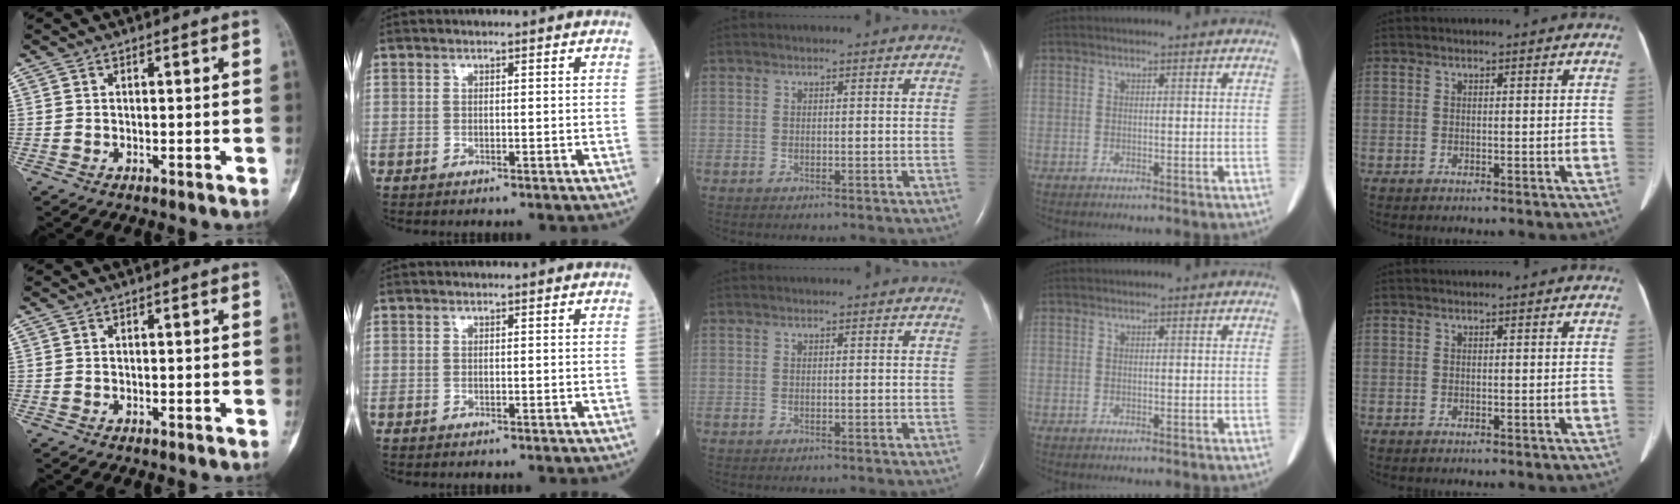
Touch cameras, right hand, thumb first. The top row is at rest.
{}